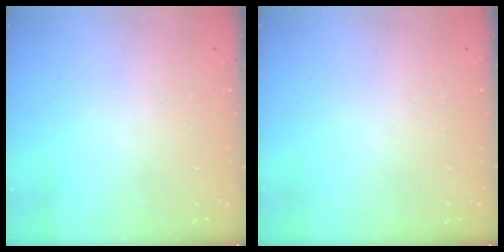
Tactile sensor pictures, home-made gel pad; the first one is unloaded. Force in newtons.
{"total": 0.0}